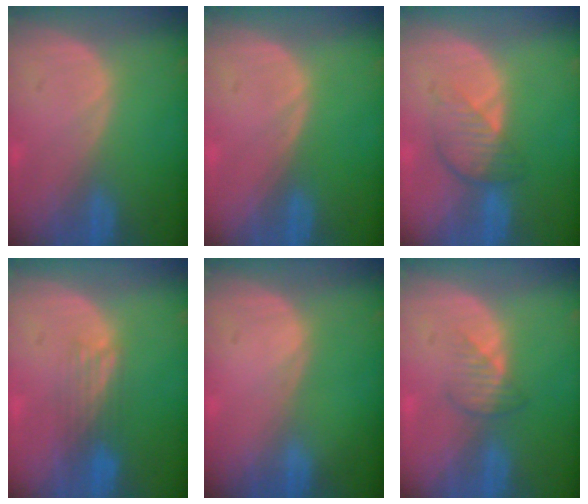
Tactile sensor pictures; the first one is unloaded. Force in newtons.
{"total": 0.0}
{"total": 4.6, "press": 4.2, "slide": 2.0}
{"total": 4.0, "press": 3.3, "slide": 2.2}
{"total": 0.0}
{"total": 2.5, "press": 2.5, "slide": 0.3}